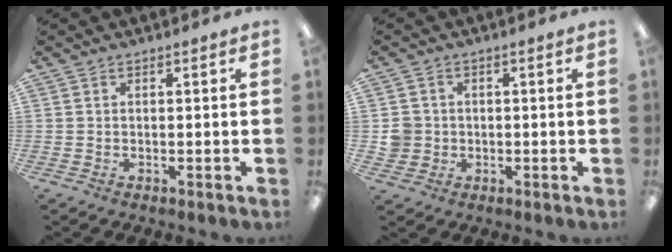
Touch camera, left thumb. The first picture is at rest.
{"total": 4.2, "force": [-0.2, 4.1, 0.5], "torque": [-0.007, 0.007, -0.002]}